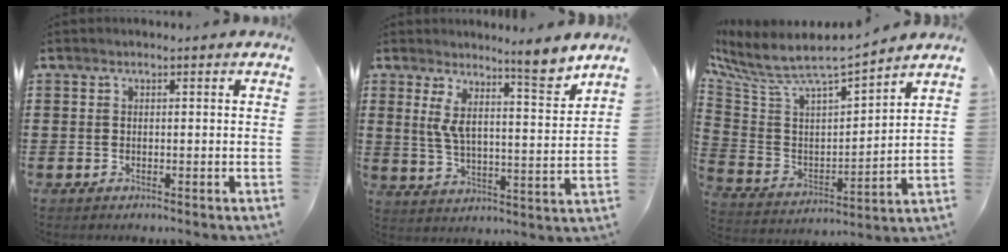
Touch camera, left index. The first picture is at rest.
{"total": 8.8, "force": [6.9, 0.6, 5.4], "torque": [-0.100, -0.045, 0.113]}
{"total": 6.4, "force": [5.7, 1.0, 2.6], "torque": [-0.083, -0.054, 0.091]}